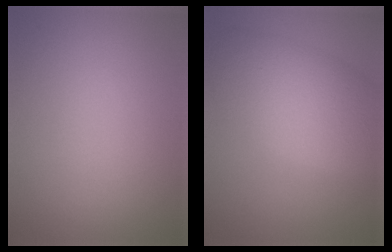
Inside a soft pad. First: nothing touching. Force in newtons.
{"total": 7.2, "press": 7.2, "slide": 0.5}